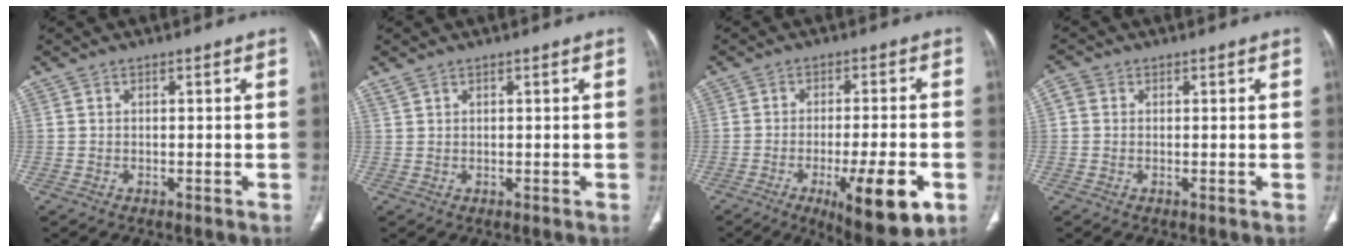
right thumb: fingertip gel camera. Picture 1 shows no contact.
{"total": 1.0, "force": [0.9, 0.3, 0.4], "torque": [-0.009, 0.007, 0.022]}
{"total": 13.9, "force": [-5.5, 3.4, 12.4], "torque": [-0.181, 0.000, -0.072]}
{"total": 1.9, "force": [0.4, 1.7, 0.8], "torque": [-0.014, 0.006, 0.004]}